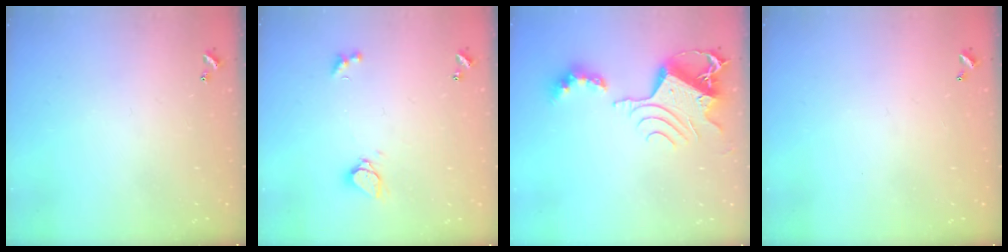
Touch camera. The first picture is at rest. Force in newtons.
{"total": 2.1, "press": 2.0, "slide": 0.5}
{"total": 10.9, "press": 10.9, "slide": 1.2}
{"total": 2.7, "press": 2.7, "slide": 0.1}